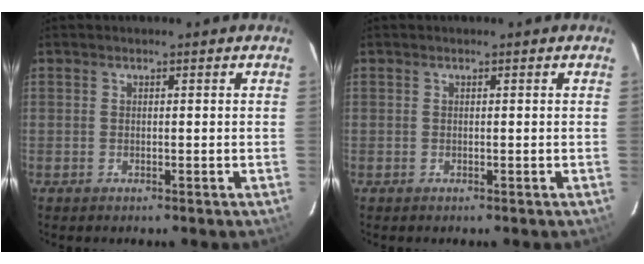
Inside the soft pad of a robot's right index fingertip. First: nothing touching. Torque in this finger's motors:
{"motor_torque": [0.51, 0.24, -0.02, 0.00]}